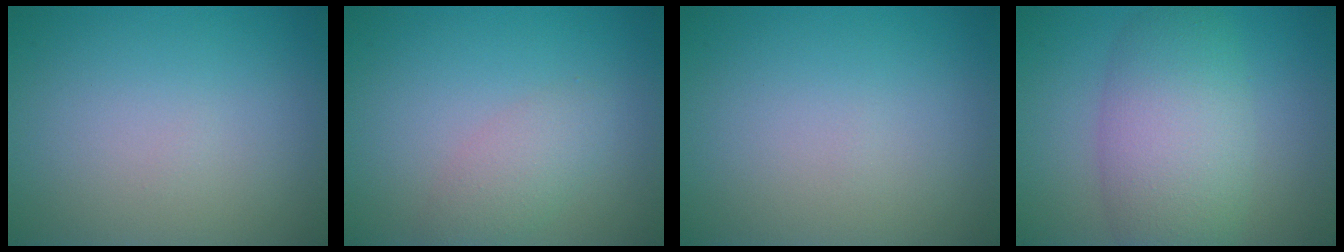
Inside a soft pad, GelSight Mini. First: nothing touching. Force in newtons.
{"total": 2.2, "press": 2.2, "slide": 0.1}
{"total": 0.0}
{"total": 7.1, "press": 7.1, "slide": 0.1}